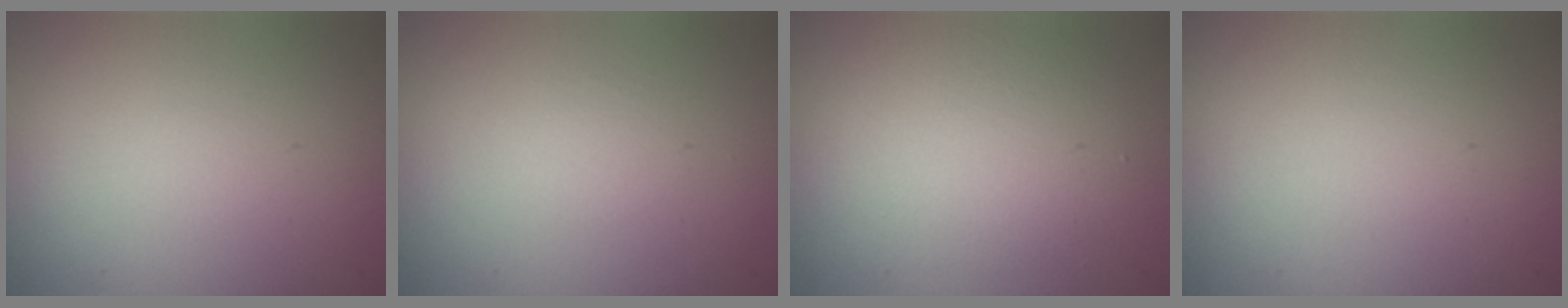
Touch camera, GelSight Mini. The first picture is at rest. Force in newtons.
{"total": 0.0}
{"total": 3.8, "press": 3.8, "slide": 0.1}
{"total": 0.0}